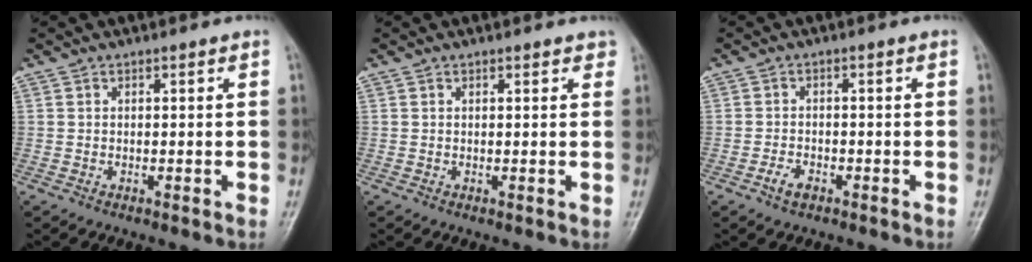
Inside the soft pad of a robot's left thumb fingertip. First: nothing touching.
{"total": 1.4, "force": [1.0, 0.7, 0.8], "torque": [-0.001, -0.002, 0.007]}
{"total": 2.7, "force": [-1.6, 1.4, 1.6], "torque": [-0.033, 0.011, -0.028]}